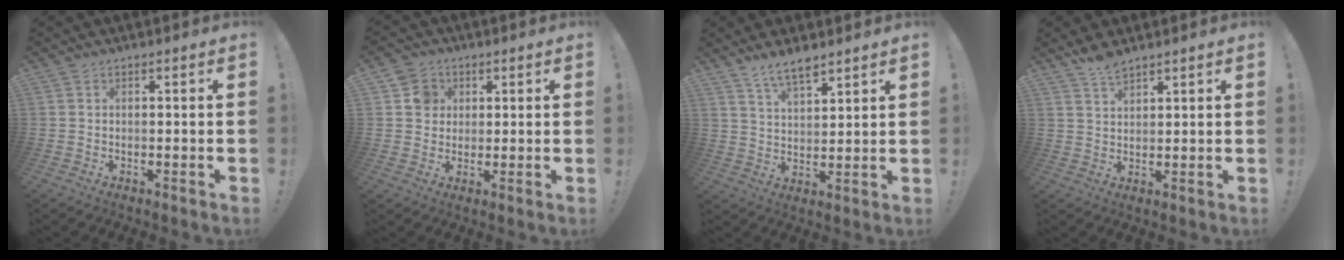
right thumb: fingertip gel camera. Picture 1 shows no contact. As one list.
[{"total": 6.1, "force": [2.0, 5.6, 1.5], "torque": [-0.020, 0.002, 0.041]}, {"total": 7.3, "force": [5.7, 2.5, 3.7], "torque": [-0.067, -0.028, 0.104]}, {"total": 4.6, "force": [4.0, 1.3, 2.0], "torque": [-0.031, -0.027, 0.071]}]